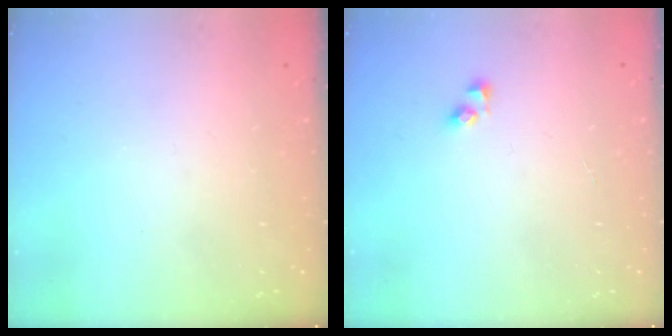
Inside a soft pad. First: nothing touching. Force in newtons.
{"total": 4.0, "press": 3.9, "slide": 0.5}